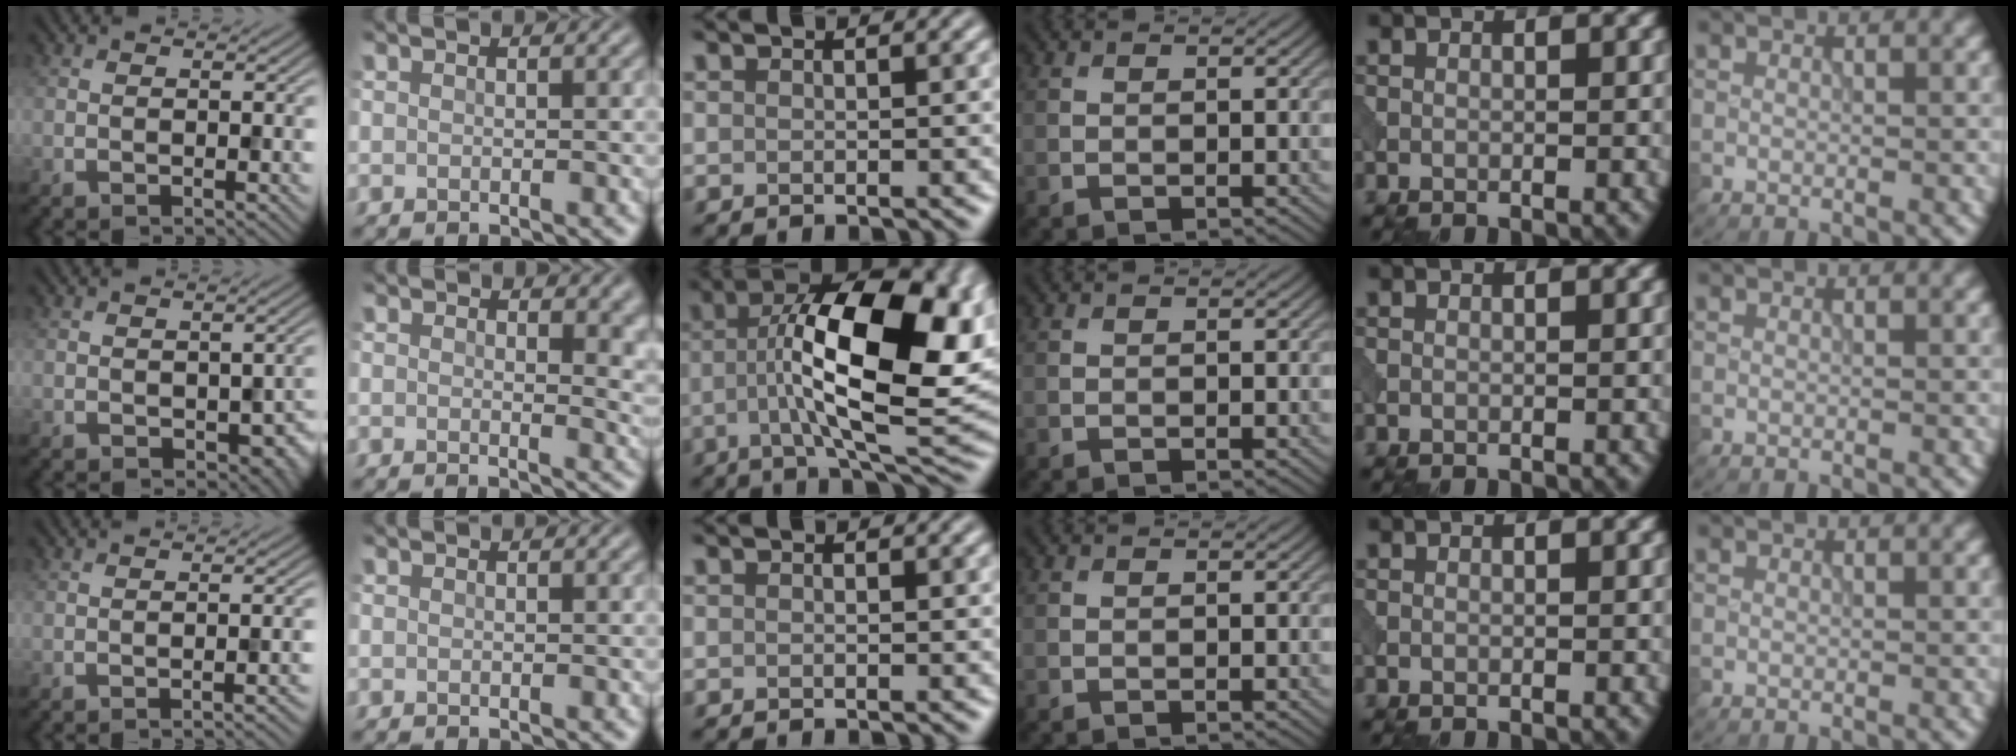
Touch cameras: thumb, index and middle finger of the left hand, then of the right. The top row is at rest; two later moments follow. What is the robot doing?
{"motion": "pour", "object": "beaker"}